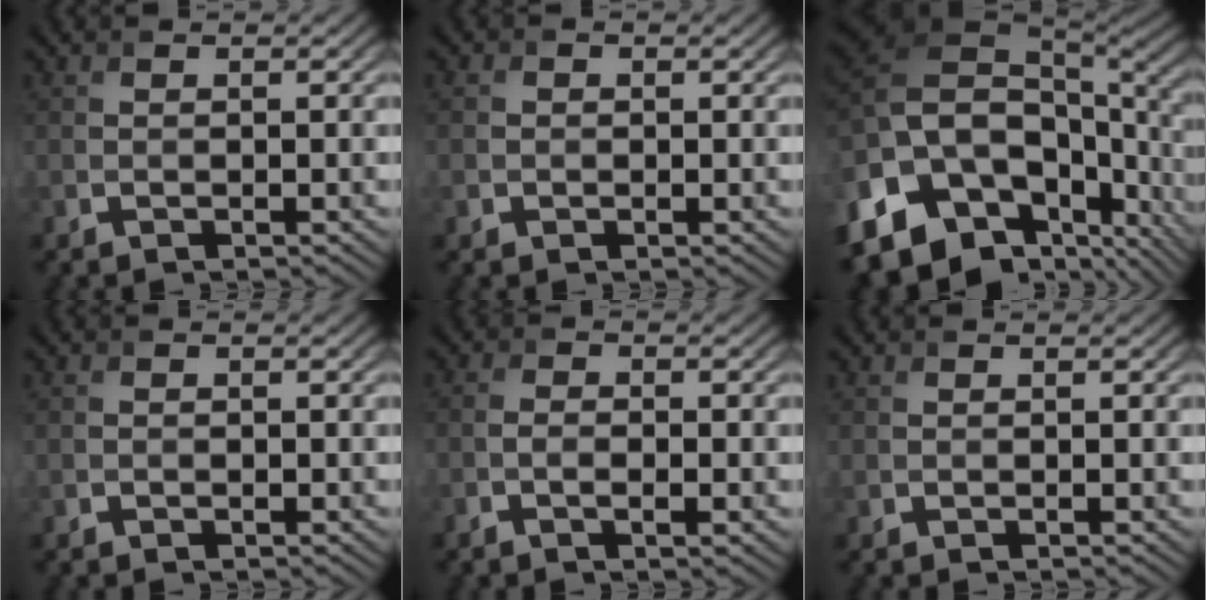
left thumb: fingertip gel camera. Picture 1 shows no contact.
{"total": 1.2, "force": [-0.1, 1.1, 0.3], "torque": [-0.001, 0.003, -0.003]}
{"total": 19.0, "force": [-1.4, 12.8, 14.0], "torque": [-0.289, -0.043, 0.024]}
{"total": 0.0}
{"total": 1.9, "force": [-0.4, 0.5, 1.7], "torque": [-0.039, 0.002, -0.008]}
{"total": 0.0}